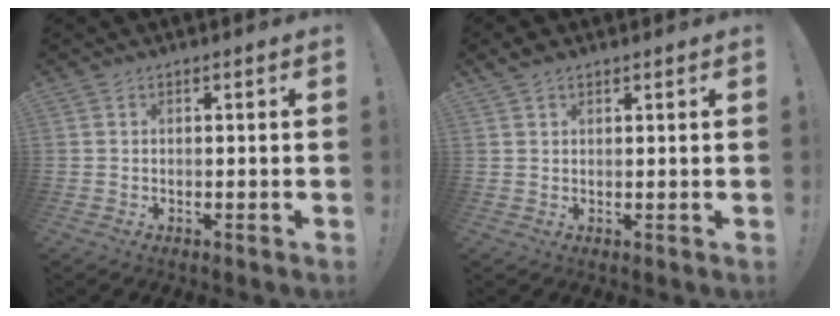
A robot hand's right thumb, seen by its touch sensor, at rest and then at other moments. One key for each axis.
{"total": 2.3, "fx": 1.7, "fy": 1.0, "fz": 1.0, "tx": -0.017, "ty": -0.006, "tz": 0.033}